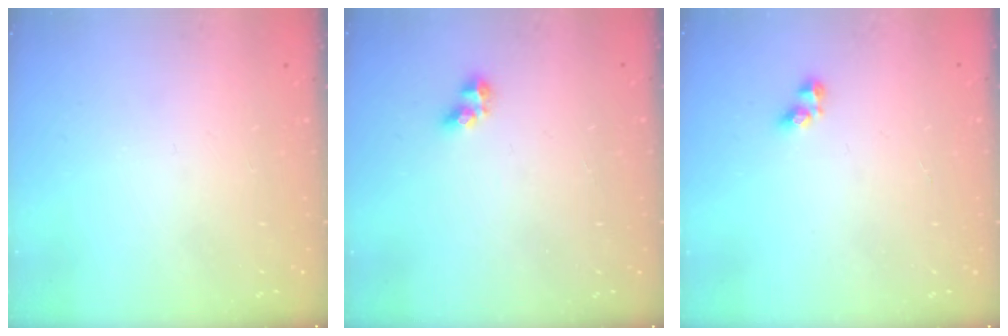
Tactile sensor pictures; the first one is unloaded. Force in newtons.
{"total": 3.3, "press": 3.3, "slide": 0.2}
{"total": 3.0, "press": 2.9, "slide": 0.9}